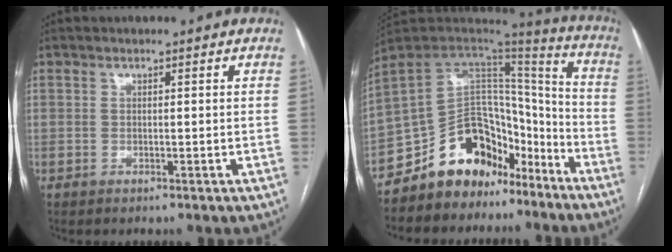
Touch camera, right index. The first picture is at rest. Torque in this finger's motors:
{"motor_torque": [0.05, -0.24, 0.08, -0.01]}